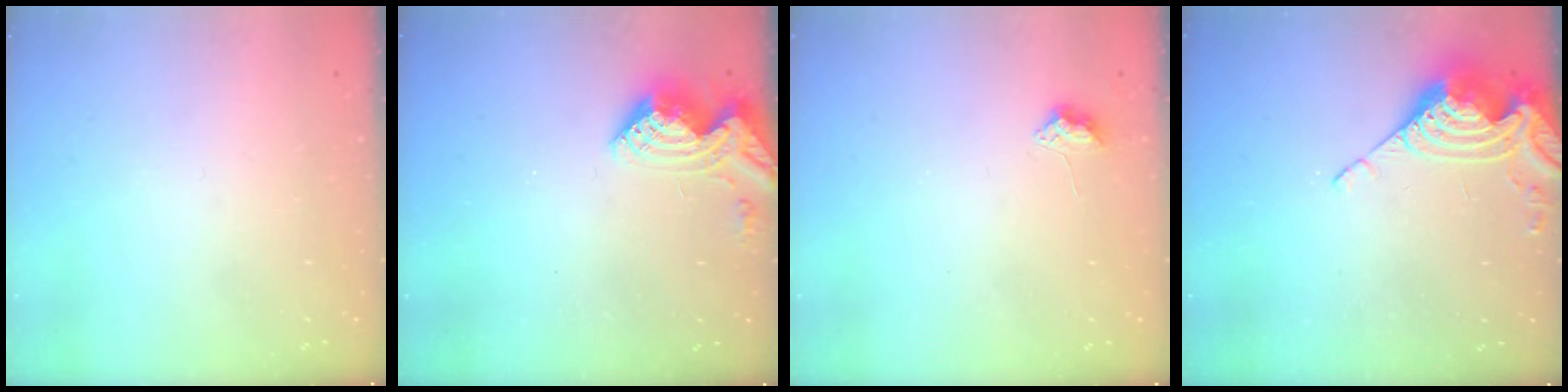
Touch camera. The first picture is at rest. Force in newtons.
{"total": 11.1, "press": 11.1, "slide": 0.8}
{"total": 3.8, "press": 3.8, "slide": 0.5}
{"total": 10.6, "press": 10.6, "slide": 0.6}